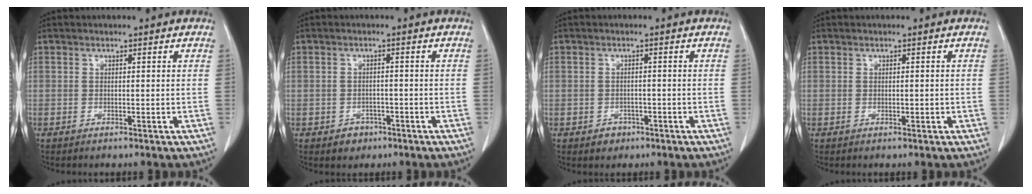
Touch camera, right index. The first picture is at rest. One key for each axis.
{"total": 3.3, "fx": -1.8, "fy": 2.7, "fz": 0.8, "tx": -0.009, "ty": 0.007, "tz": -0.019}
{"total": 2.9, "fx": -1.5, "fy": 2.4, "fz": 0.7, "tx": -0.008, "ty": 0.006, "tz": -0.015}
{"total": 1.0, "fx": -0.2, "fy": 0.5, "fz": 0.8, "tx": -0.019, "ty": 0.001, "tz": 0.000}